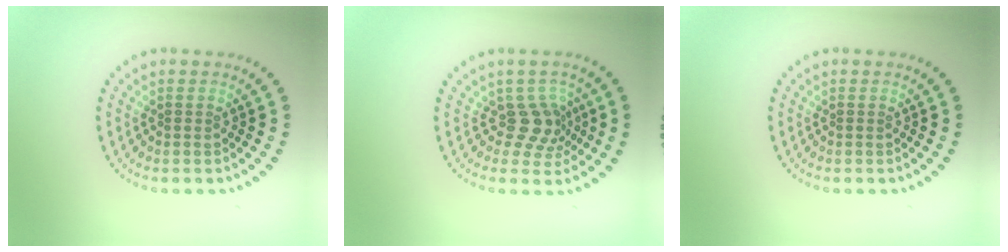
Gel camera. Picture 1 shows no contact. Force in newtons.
{"total": 3.0, "press": 2.2, "slide": 2.0}
{"total": 0.0}